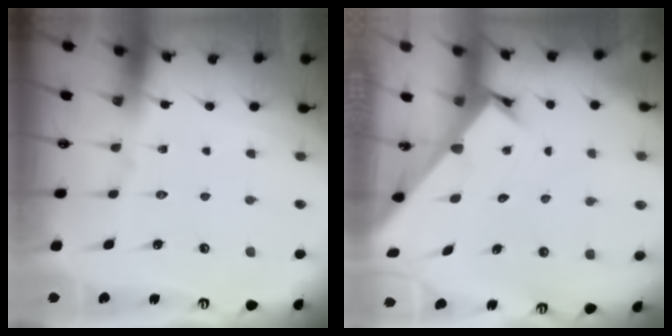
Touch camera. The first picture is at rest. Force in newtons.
{"total": 2.5, "press": 2.5, "slide": 0.3}